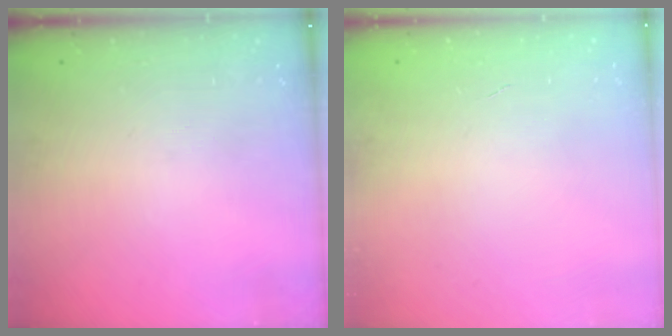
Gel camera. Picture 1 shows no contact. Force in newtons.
{"total": 0.0}